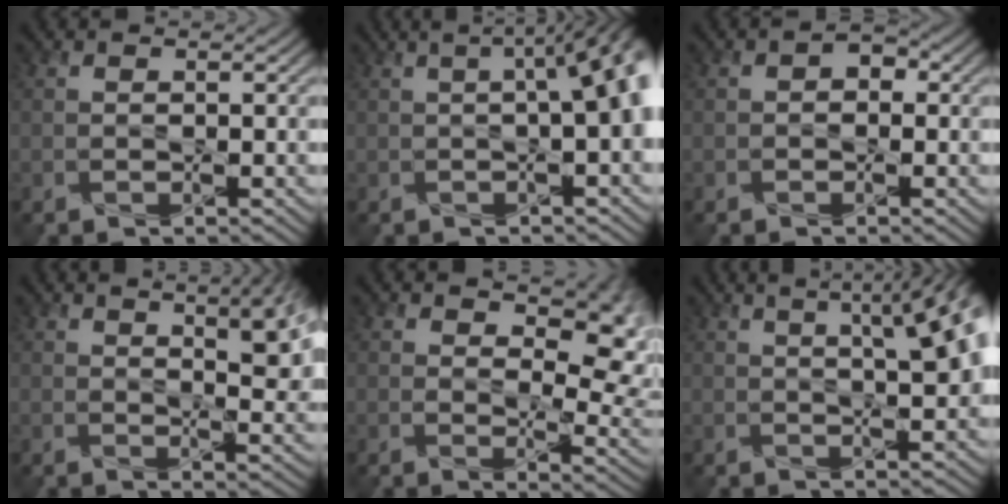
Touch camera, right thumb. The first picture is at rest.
{"total": 8.7, "force": [0.5, 2.9, 8.2], "torque": [-0.072, 0.027, -0.006]}
{"total": 1.7, "force": [-0.2, 1.3, 1.1], "torque": [-0.019, 0.000, -0.009]}
{"total": 10.8, "force": [4.2, 4.1, 9.1], "torque": [-0.116, 0.009, 0.061]}
{"total": 10.4, "force": [3.9, 5.8, 7.7], "torque": [-0.107, -0.022, 0.072]}
{"total": 10.9, "force": [3.2, 3.5, 9.9], "torque": [-0.098, 0.045, 0.027]}